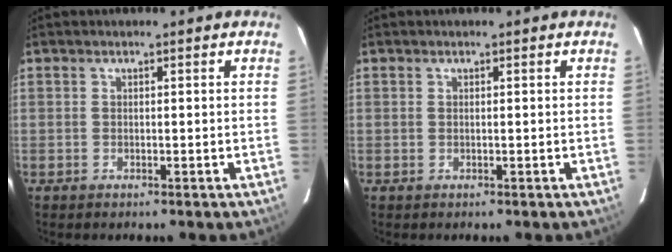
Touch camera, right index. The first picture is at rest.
{"total": 0.0}